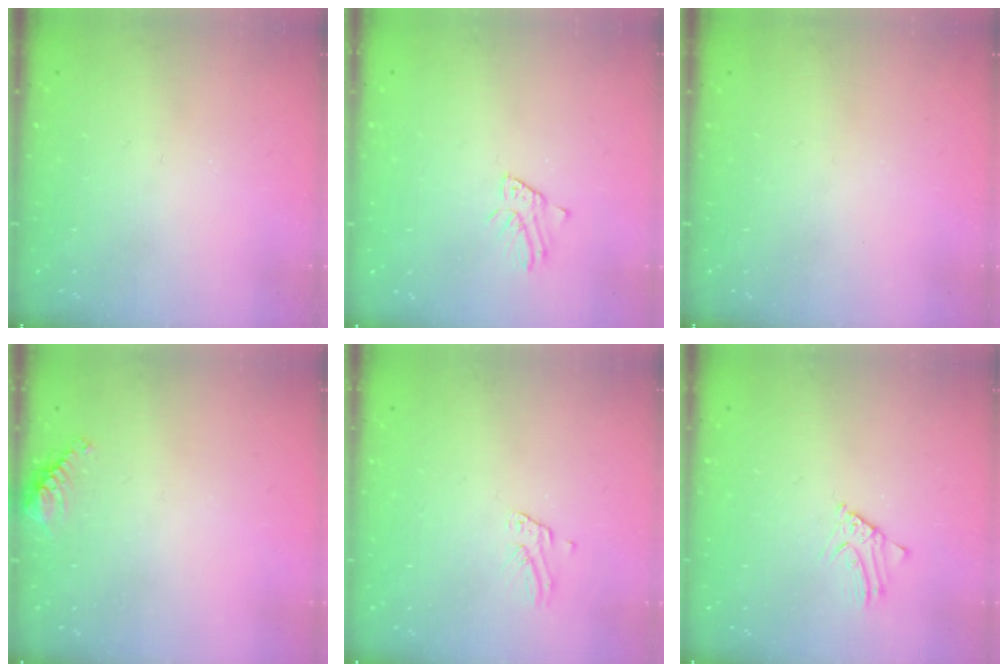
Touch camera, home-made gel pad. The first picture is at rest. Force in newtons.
{"total": 2.1, "press": 2.1, "slide": 0.1}
{"total": 0.0}
{"total": 7.3, "press": 7.2, "slide": 0.7}
{"total": 2.6, "press": 2.6, "slide": 0.2}
{"total": 2.5, "press": 2.5, "slide": 0.2}